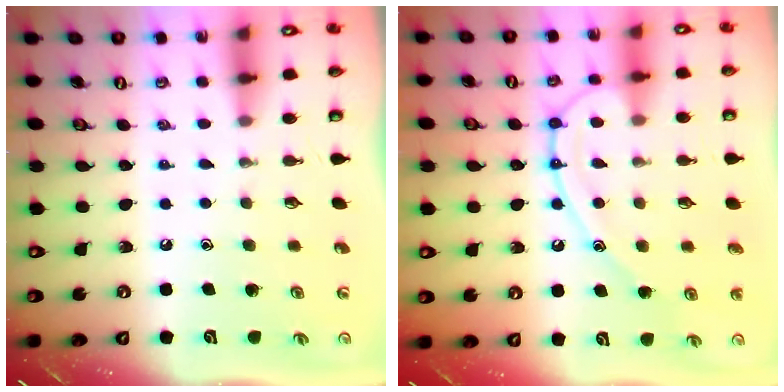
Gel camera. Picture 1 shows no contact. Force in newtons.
{"total": 14.3, "press": 14.3, "slide": 1.5}